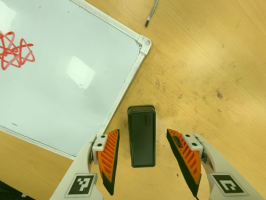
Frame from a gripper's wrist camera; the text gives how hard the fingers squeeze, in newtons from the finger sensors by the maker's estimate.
{"total": 0.0}